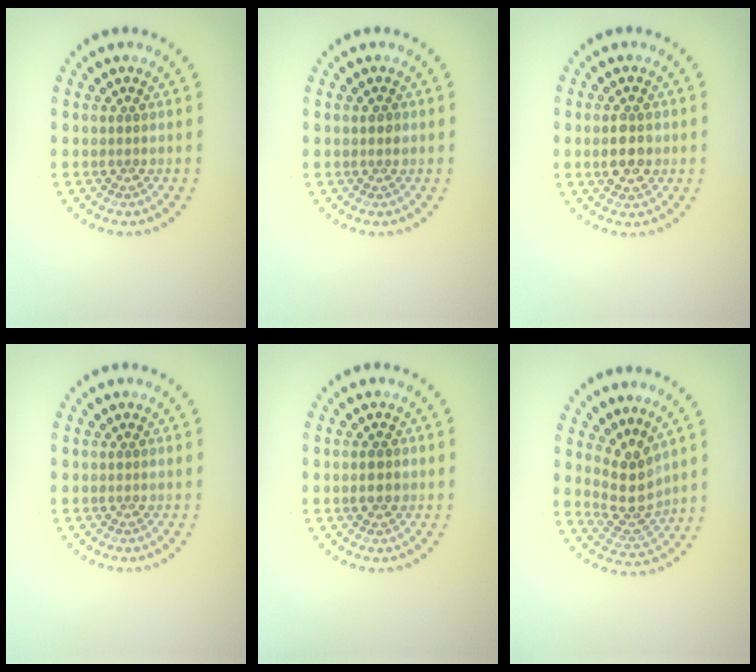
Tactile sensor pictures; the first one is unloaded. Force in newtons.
{"total": 0.7, "press": 0.7, "slide": 0.1}
{"total": 2.6, "press": 2.6, "slide": 0.2}
{"total": 0.0}
{"total": 1.2, "press": 1.2, "slide": 0.2}
{"total": 3.4, "press": 2.7, "slide": 2.0}